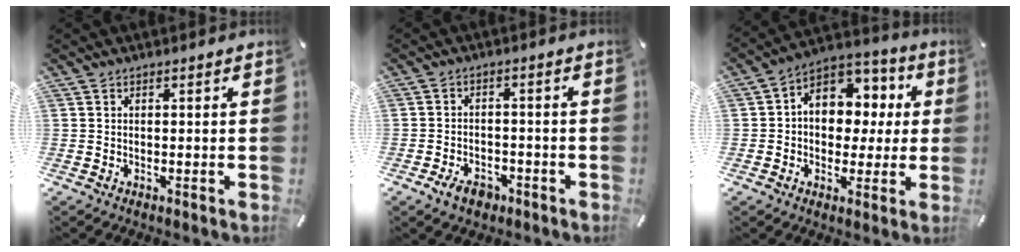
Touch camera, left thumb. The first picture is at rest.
{"total": 5.1, "force": [-3.1, 3.2, 2.4], "torque": [-0.047, 0.014, -0.057]}
{"total": 9.8, "force": [1.5, 8.6, 4.2], "torque": [-0.067, -0.013, 0.032]}